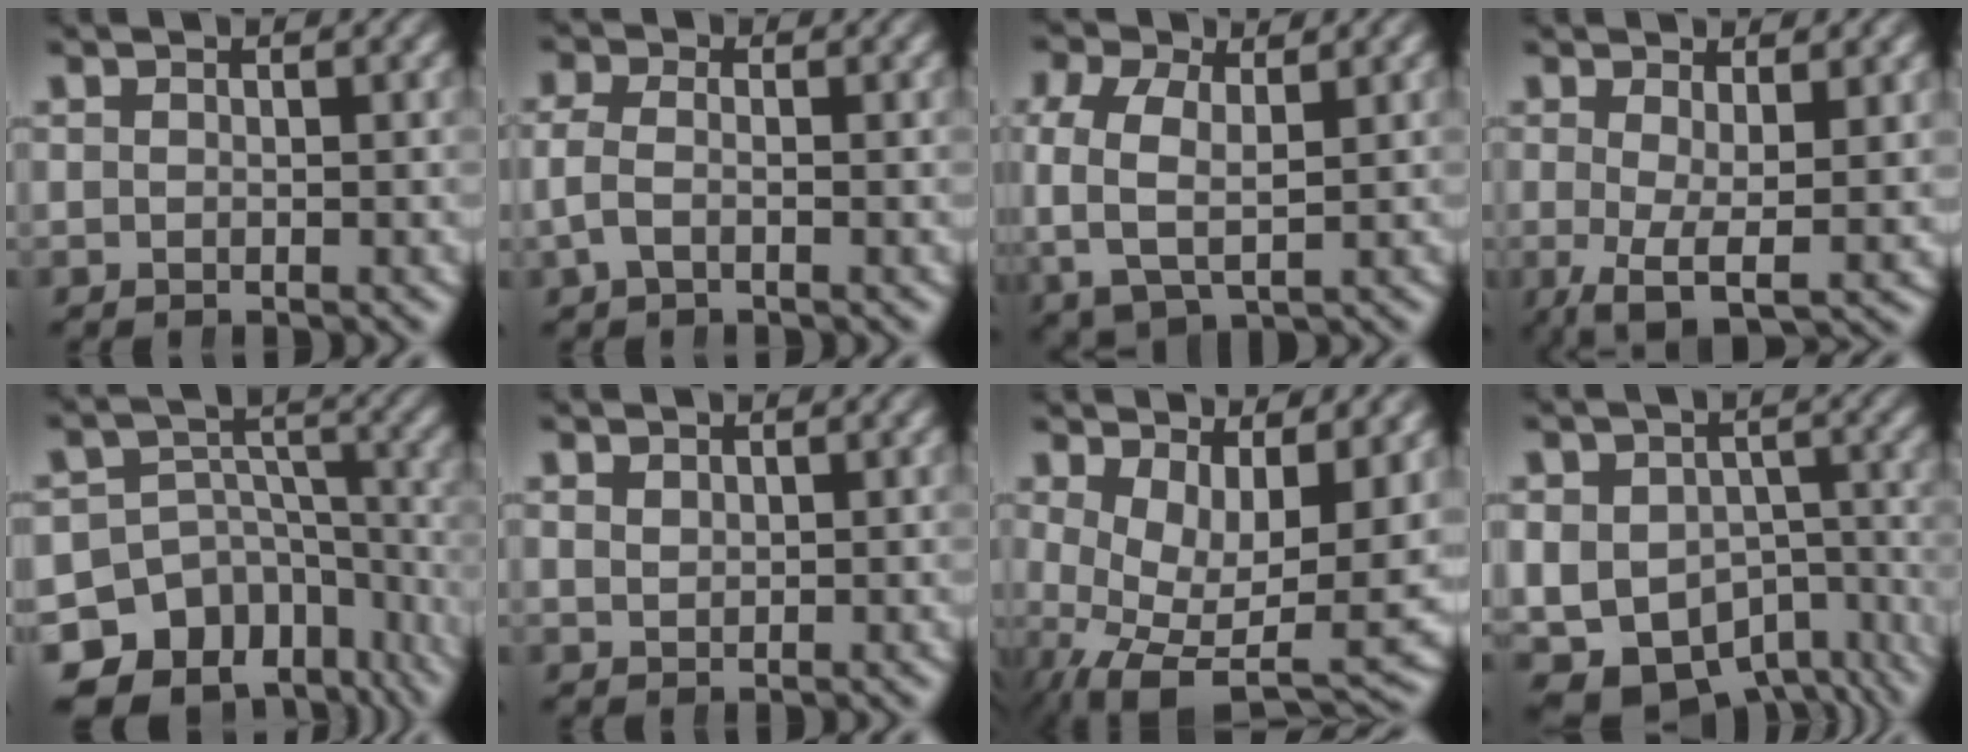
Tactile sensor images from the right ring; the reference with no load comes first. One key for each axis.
{"total": 2.3, "fx": -0.2, "fy": 1.6, "fz": 1.7, "tx": -0.042, "ty": -0.002, "tz": -0.003}
{"total": 6.1, "fx": 0.7, "fy": 4.6, "fz": 4.0, "tx": -0.100, "ty": -0.016, "tz": 0.020}
{"total": 5.0, "fx": -2.1, "fy": 1.9, "fz": 4.2, "tx": -0.083, "ty": -0.043, "tz": -0.012}
{"total": 16.8, "fx": -8.3, "fy": 12.8, "fz": 7.1, "tx": -0.135, "ty": -0.075, "tz": -0.114}
{"total": 0.8, "fx": 0.8, "fy": 0.0, "fz": 0.3, "tx": 0.006, "ty": -0.004, "tz": 0.024}
{"total": 8.9, "fx": -2.0, "fy": 4.8, "fz": 7.2, "tx": -0.140, "ty": -0.059, "tz": 0.000}
{"total": 16.4, "fx": -7.8, "fy": 12.8, "fz": 6.5, "tx": -0.134, "ty": -0.073, "tz": -0.113}